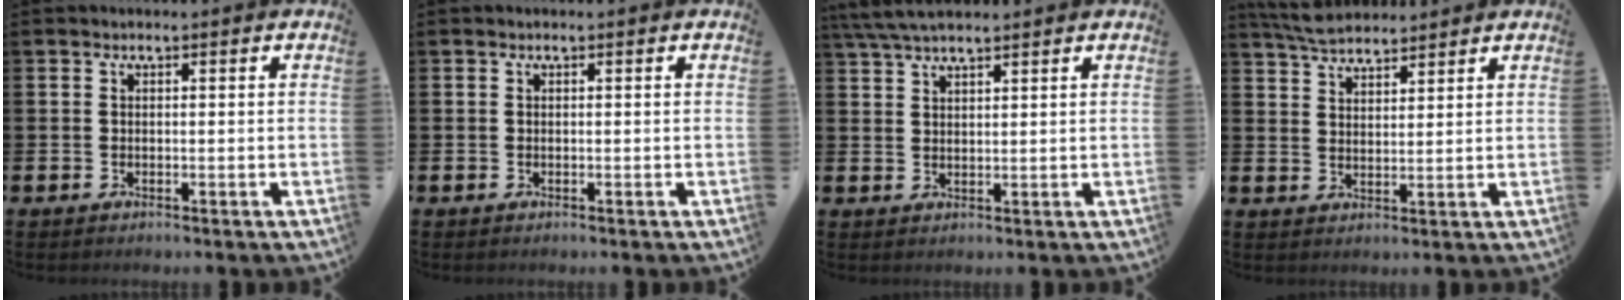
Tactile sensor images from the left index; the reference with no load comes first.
{"total": 0.0}
{"total": 4.8, "force": [4.2, 1.0, 2.1], "torque": [-0.041, -0.012, 0.075]}
{"total": 4.7, "force": [4.6, 0.8, 0.6], "torque": [-0.015, -0.020, 0.084]}